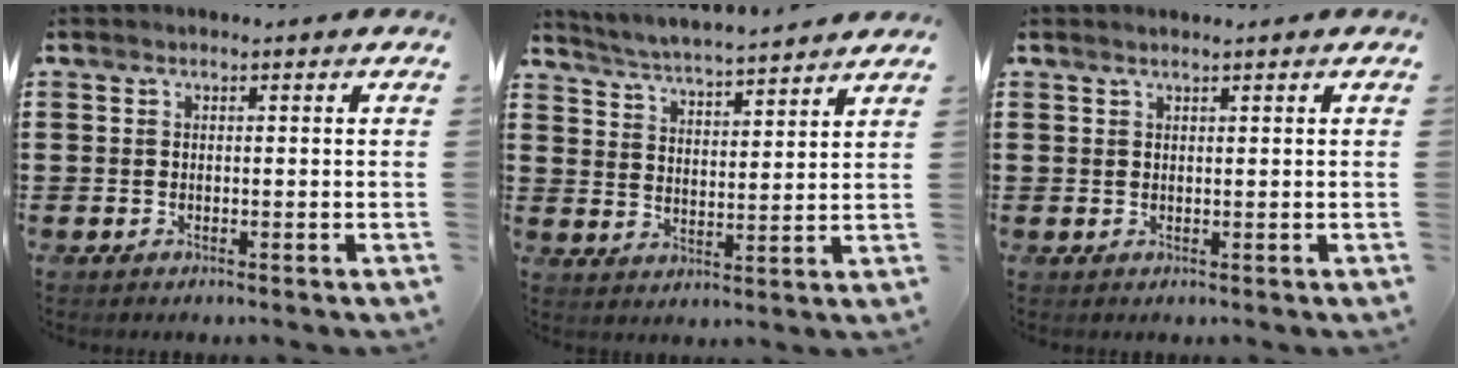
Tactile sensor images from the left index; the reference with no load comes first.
{"total": 4.3, "force": [4.3, -0.6, 0.6], "torque": [-0.033, -0.033, 0.070]}
{"total": 1.0, "force": [0.8, -0.1, 0.6], "torque": [-0.009, -0.001, 0.015]}